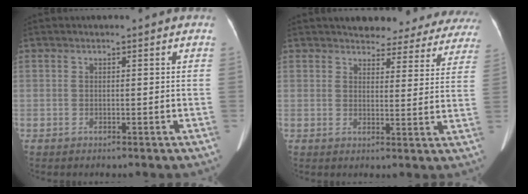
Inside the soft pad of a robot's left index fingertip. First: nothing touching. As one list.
[{"total": 18.1, "force": [16.6, 5.5, 4.7], "torque": [-0.033, -0.026, 0.173]}]